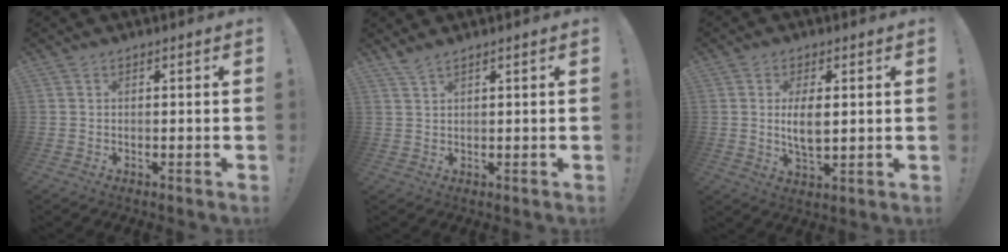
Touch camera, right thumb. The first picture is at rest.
{"total": 2.2, "force": [1.9, 0.2, 1.1], "torque": [-0.028, -0.009, 0.035]}
{"total": 6.4, "force": [0.8, 2.7, 5.7], "torque": [-0.101, -0.011, 0.008]}